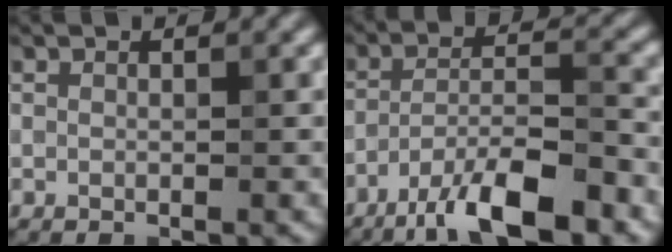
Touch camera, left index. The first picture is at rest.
{"total": 8.4, "force": [-5.9, 1.9, 5.7], "torque": [-0.094, 0.005, -0.107]}